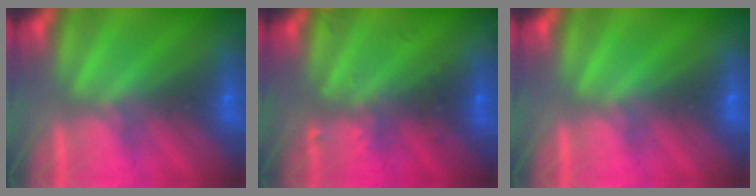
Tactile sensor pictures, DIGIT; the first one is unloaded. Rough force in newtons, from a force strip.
{"total": 2.4}
{"total": 0.0}